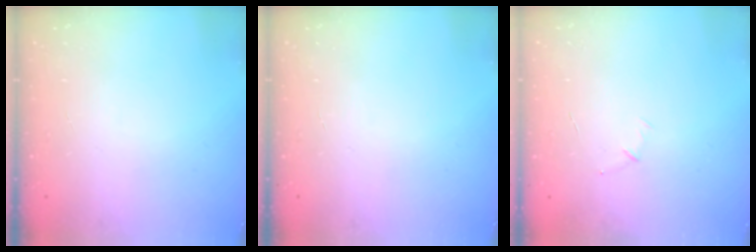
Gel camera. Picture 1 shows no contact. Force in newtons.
{"total": 0.0}
{"total": 3.4, "press": 3.3, "slide": 0.9}